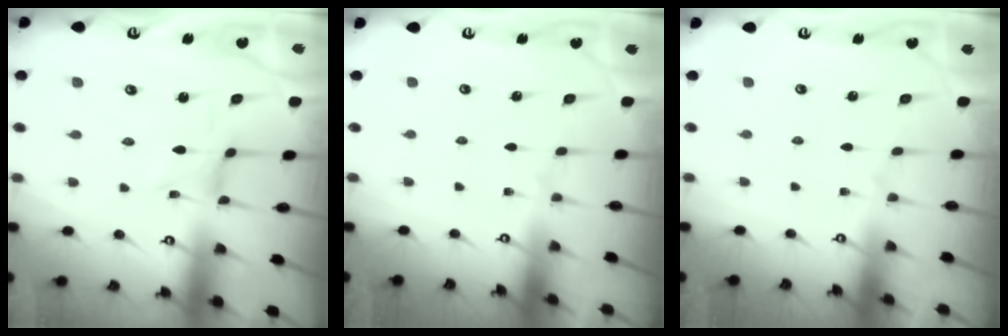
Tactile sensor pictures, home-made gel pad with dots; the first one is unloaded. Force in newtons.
{"total": 0.0}
{"total": 0.0}